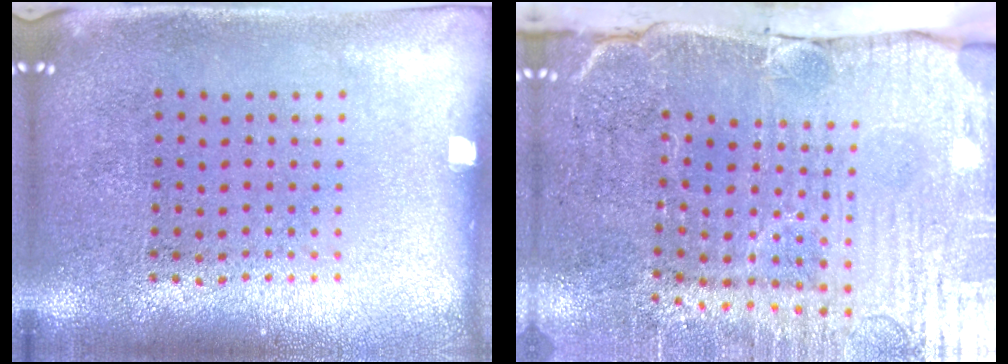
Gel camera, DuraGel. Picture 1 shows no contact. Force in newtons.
{"total": 5.2, "press": 4.4, "slide": 2.7}